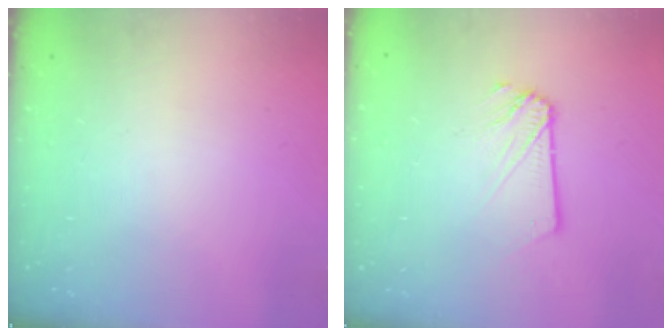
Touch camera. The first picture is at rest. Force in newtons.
{"total": 2.5, "press": 2.5, "slide": 0.1}